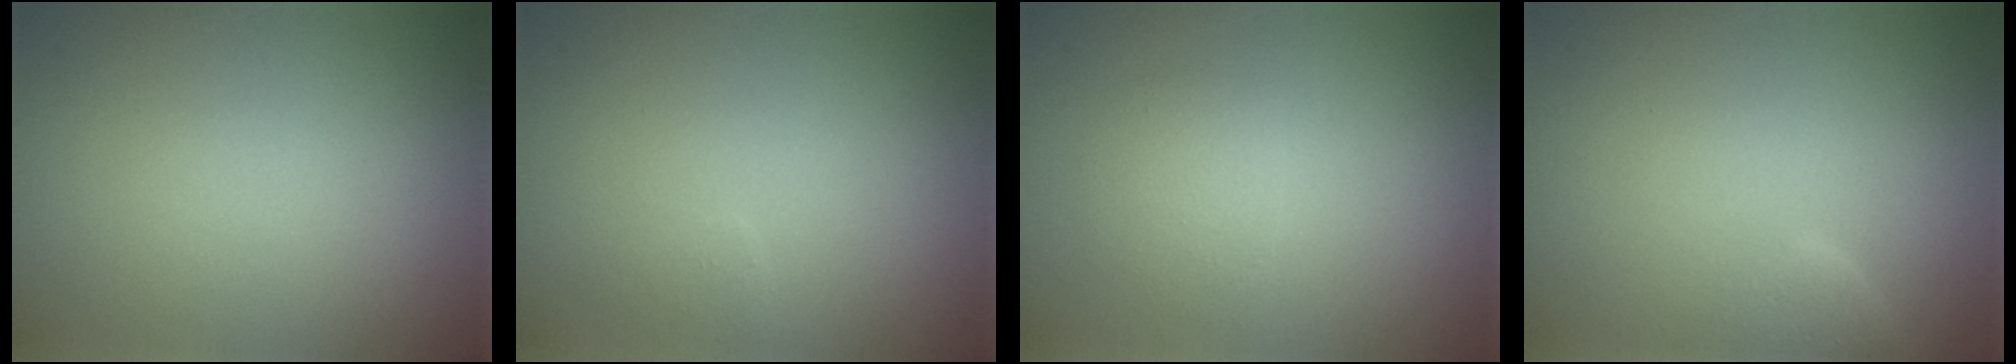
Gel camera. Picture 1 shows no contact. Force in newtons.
{"total": 0.7, "press": 0.7, "slide": 0.0}
{"total": 2.9, "press": 2.9, "slide": 0.2}
{"total": 2.3, "press": 2.3, "slide": 0.2}